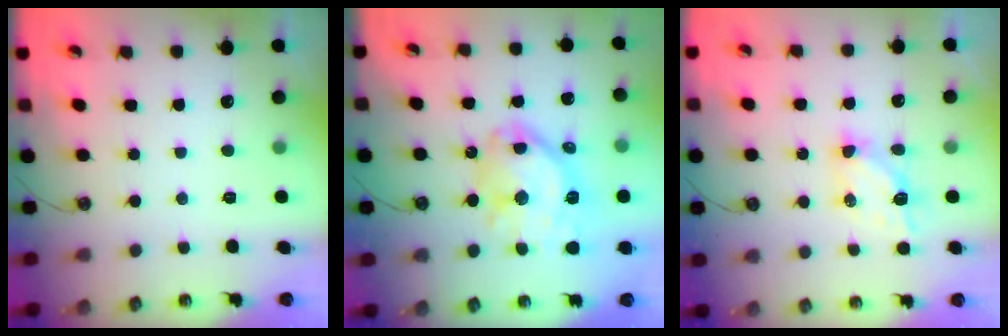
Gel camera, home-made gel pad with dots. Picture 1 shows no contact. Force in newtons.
{"total": 16.6, "press": 16.5, "slide": 1.4}
{"total": 5.3, "press": 5.3, "slide": 0.1}